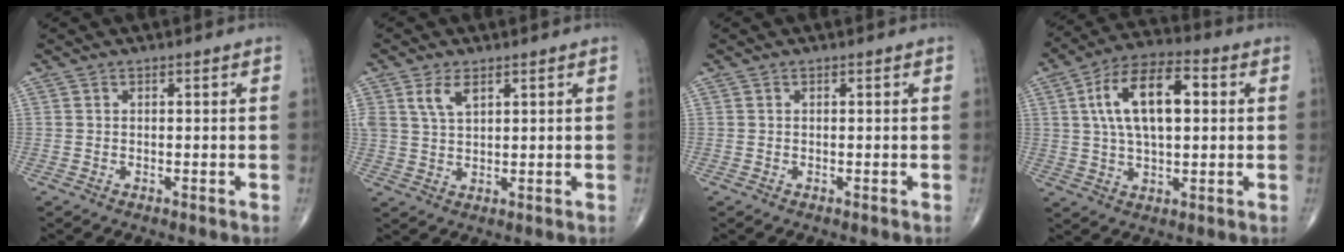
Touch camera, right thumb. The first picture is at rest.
{"total": 4.4, "force": [2.3, 2.2, 3.1], "torque": [-0.057, -0.006, 0.049]}
{"total": 0.0}
{"total": 14.9, "force": [3.0, 7.2, 12.7], "torque": [-0.219, 0.018, 0.048]}